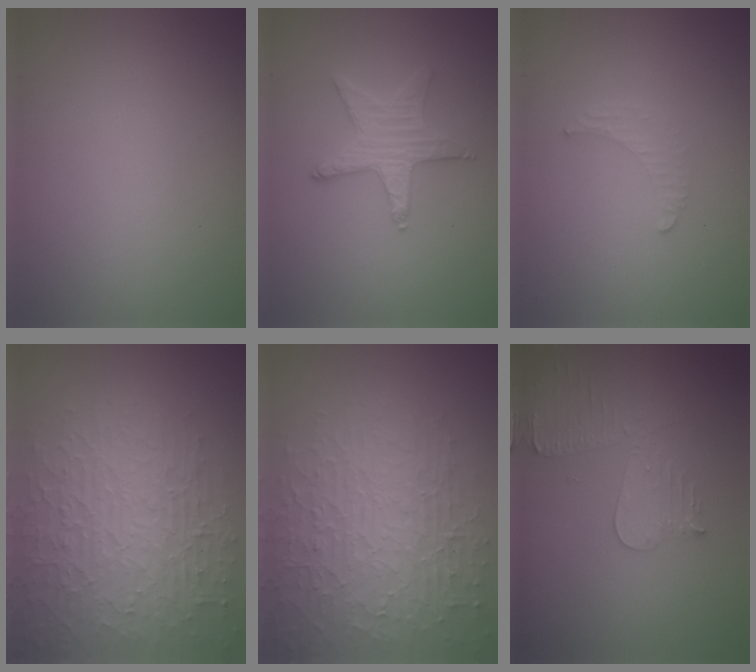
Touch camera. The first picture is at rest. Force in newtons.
{"total": 3.0, "press": 3.0, "slide": 0.5}
{"total": 1.1, "press": 1.1, "slide": 0.3}
{"total": 8.2, "press": 5.9, "slide": 5.7}
{"total": 7.3, "press": 5.3, "slide": 4.9}
{"total": 3.7, "press": 3.3, "slide": 1.6}